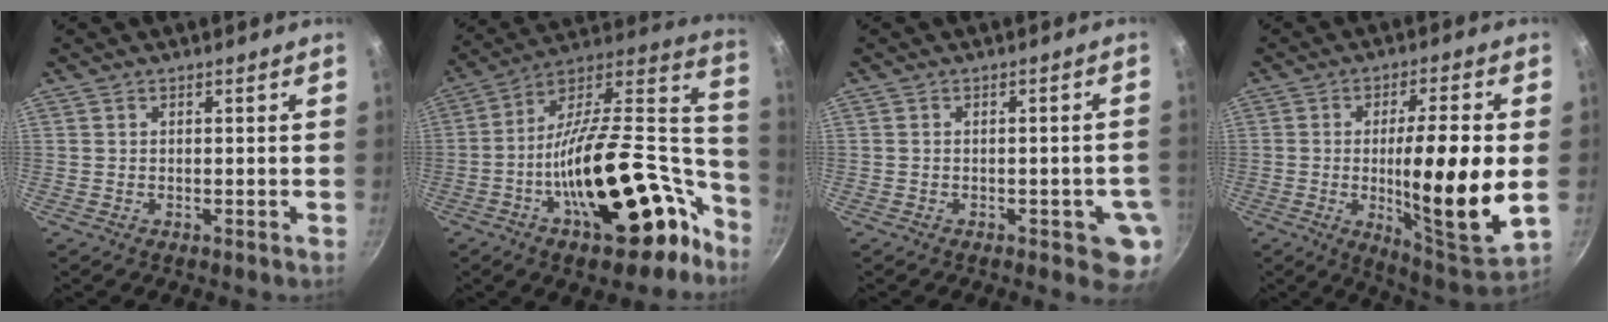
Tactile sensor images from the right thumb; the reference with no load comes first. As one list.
[{"total": 32.5, "force": [-12.9, 15.5, 25.5], "torque": [-0.341, 0.088, -0.200]}, {"total": 6.0, "force": [-1.8, 2.6, 5.1], "torque": [-0.032, 0.013, -0.018]}, {"total": 18.9, "force": [-1.5, 3.9, 18.5], "torque": [-0.288, -0.014, -0.019]}]